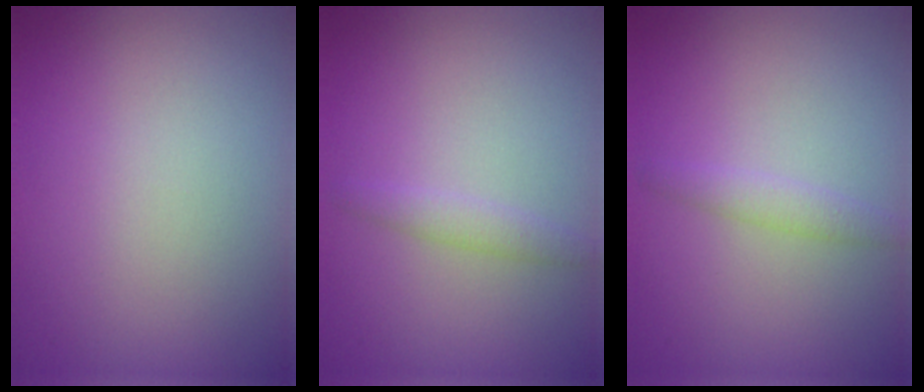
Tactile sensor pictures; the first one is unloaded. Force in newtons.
{"total": 1.5, "press": 1.5, "slide": 0.0}
{"total": 1.5, "press": 1.5, "slide": 0.1}